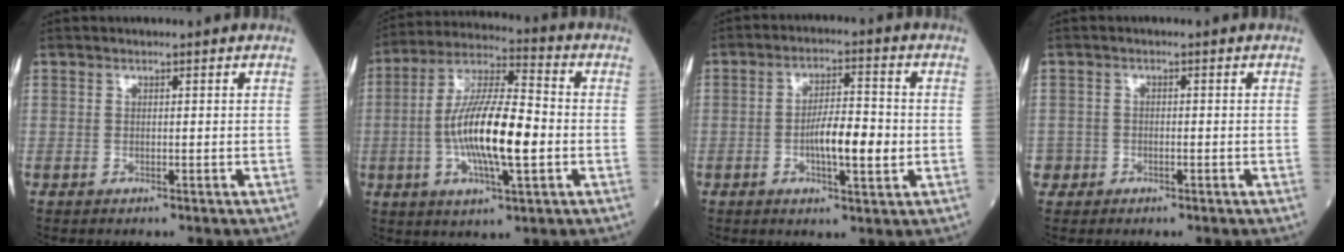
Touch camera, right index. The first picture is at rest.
{"total": 14.9, "force": [-2.3, 3.0, 14.5], "torque": [-0.279, 0.002, -0.041]}
{"total": 7.5, "force": [-1.2, 1.5, 7.2], "torque": [-0.126, 0.004, -0.023]}
{"total": 1.8, "force": [-1.0, 1.5, 0.0], "torque": [0.000, 0.008, -0.020]}